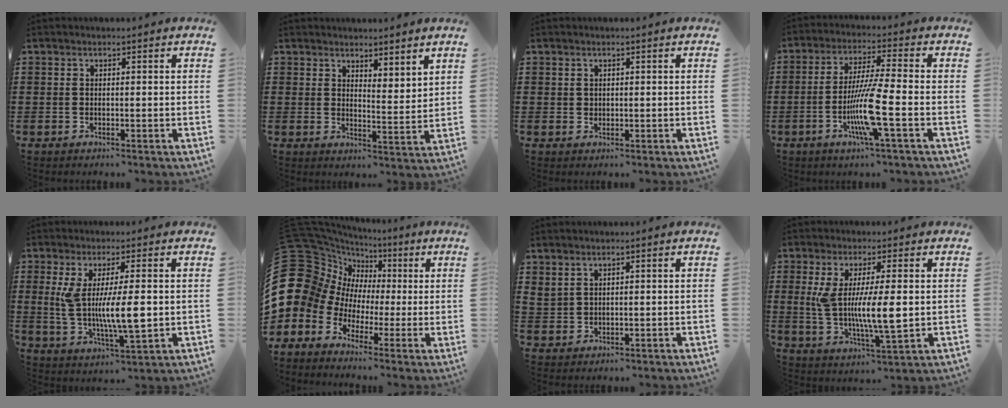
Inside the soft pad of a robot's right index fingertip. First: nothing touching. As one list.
[{"total": 3.1, "force": [3.1, 0.7, 0.0], "torque": [-0.010, -0.006, 0.058]}, {"total": 0.8, "force": [0.5, 0.6, 0.2], "torque": [-0.006, 0.003, 0.010]}, {"total": 9.9, "force": [-3.2, 0.4, 9.3], "torque": [-0.188, -0.017, -0.066]}, {"total": 9.8, "force": [0.3, 2.3, 9.5], "torque": [-0.183, -0.011, 0.000]}, {"total": 15.0, "force": [0.9, 13.7, 6.2], "torque": [-0.213, -0.021, 0.024]}, {"total": 1.5, "force": [1.3, 0.6, 0.4], "torque": [-0.012, 0.001, 0.026]}, {"total": 9.1, "force": [0.5, 2.2, 8.8], "torque": [-0.182, -0.007, 0.001]}]